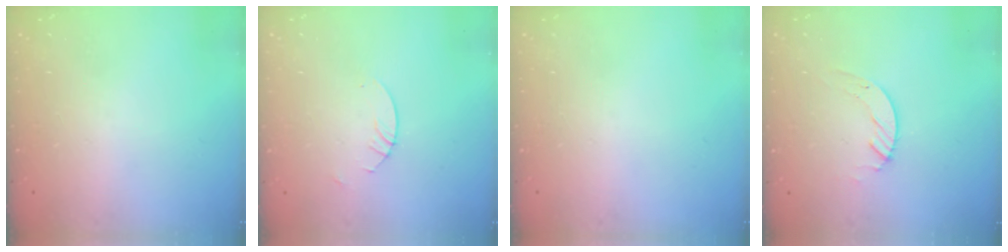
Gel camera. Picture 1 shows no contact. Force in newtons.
{"total": 2.7, "press": 2.7, "slide": 0.2}
{"total": 0.0}
{"total": 2.4, "press": 2.4, "slide": 0.2}